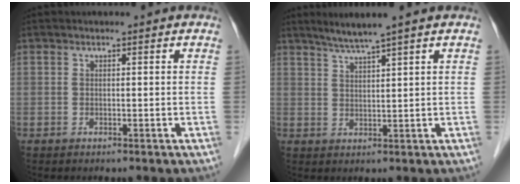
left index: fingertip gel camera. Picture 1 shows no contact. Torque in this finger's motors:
{"motor_torque": [-0.11, -0.46, -0.03, 0.04]}